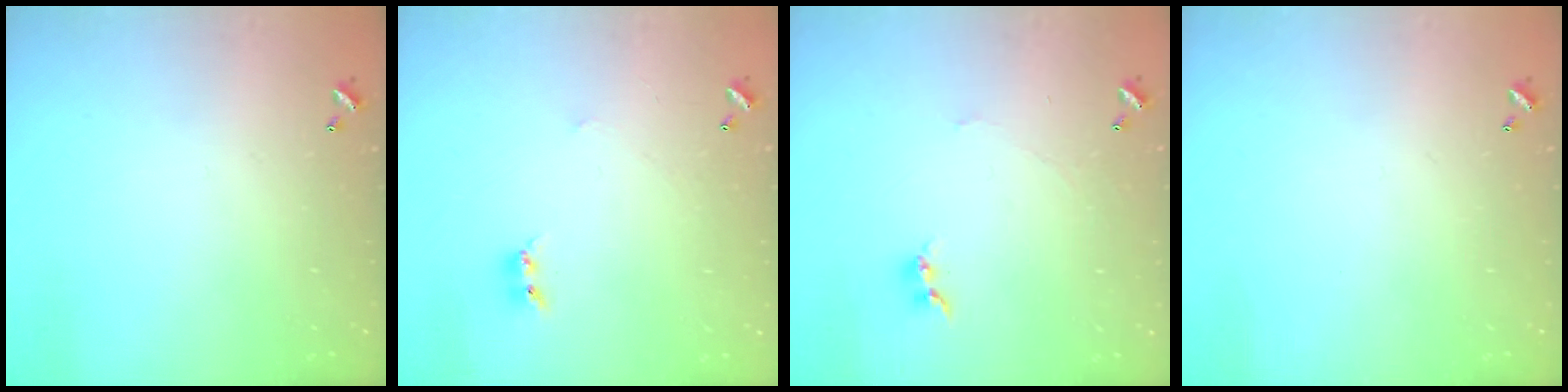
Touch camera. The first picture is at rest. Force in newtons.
{"total": 2.5, "press": 2.4, "slide": 0.6}
{"total": 1.1, "press": 1.0, "slide": 0.5}
{"total": 0.0}